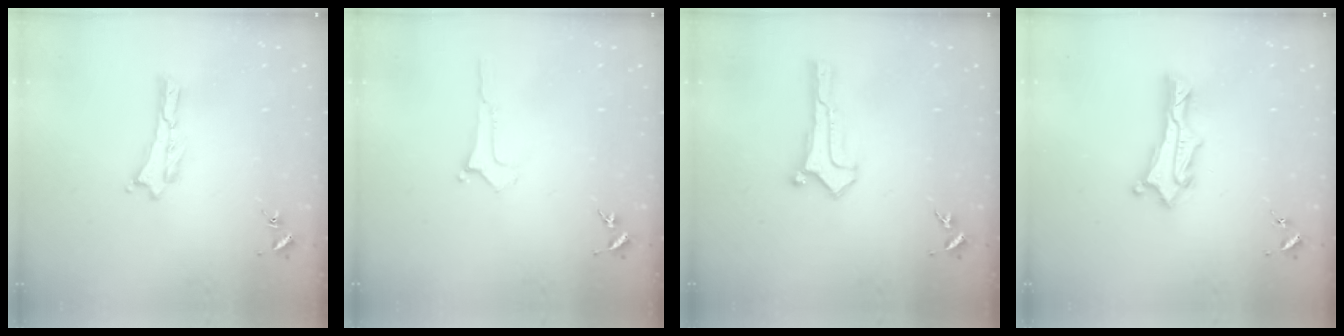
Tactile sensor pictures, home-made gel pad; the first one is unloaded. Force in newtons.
{"total": 0.0}
{"total": 0.0}
{"total": 2.4, "press": 2.4, "slide": 0.3}